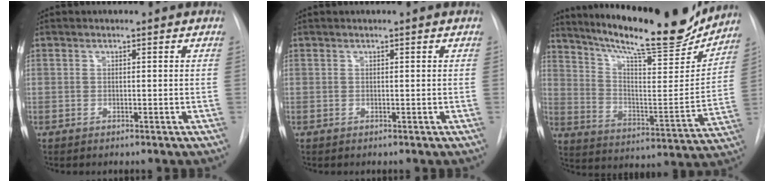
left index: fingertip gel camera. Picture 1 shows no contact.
{"total": 0.0}
{"total": 22.7, "force": [19.7, 3.2, 10.7], "torque": [-0.180, -0.037, 0.289]}